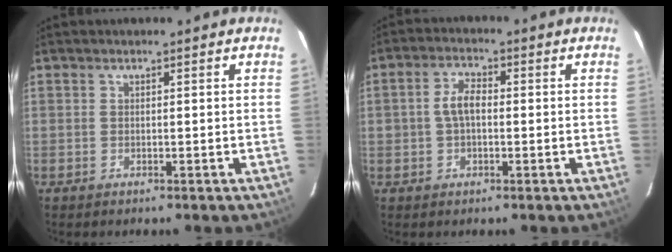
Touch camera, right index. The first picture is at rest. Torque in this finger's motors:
{"motor_torque": [-0.05, -0.04, 0.02, 0.04]}